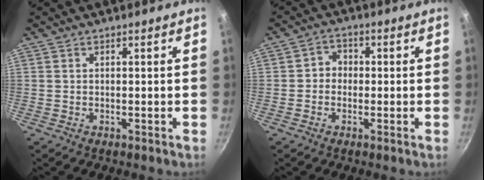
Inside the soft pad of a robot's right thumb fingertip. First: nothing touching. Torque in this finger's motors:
{"motor_torque": [-0.23, 0.05, -0.03, -0.04, 0.02]}